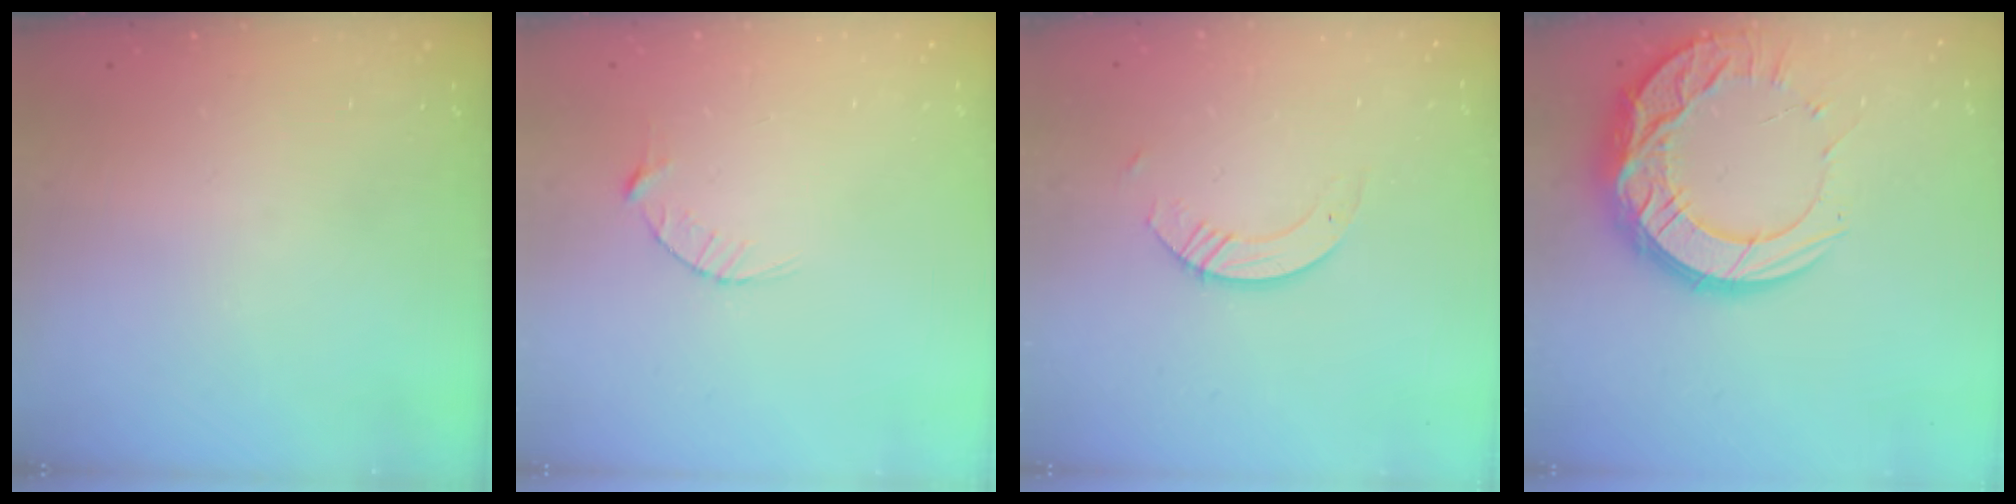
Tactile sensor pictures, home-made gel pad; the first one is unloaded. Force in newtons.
{"total": 2.9, "press": 2.9, "slide": 0.4}
{"total": 3.8, "press": 3.7, "slide": 0.4}
{"total": 18.6, "press": 18.6, "slide": 1.4}